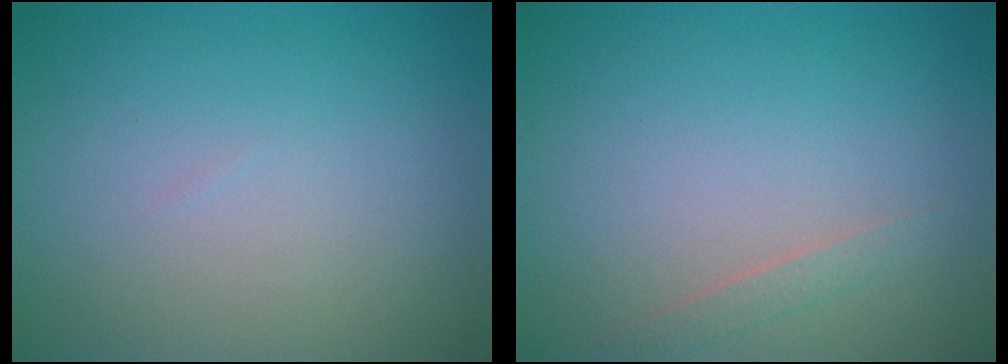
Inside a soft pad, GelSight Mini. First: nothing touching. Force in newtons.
{"total": 0.8, "press": 0.8, "slide": 0.0}